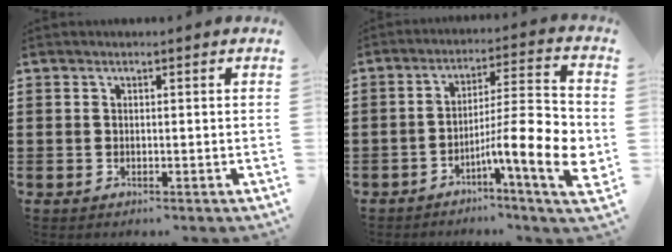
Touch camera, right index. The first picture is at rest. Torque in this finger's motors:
{"motor_torque": [2.14, 0.00, 0.34, 0.18]}